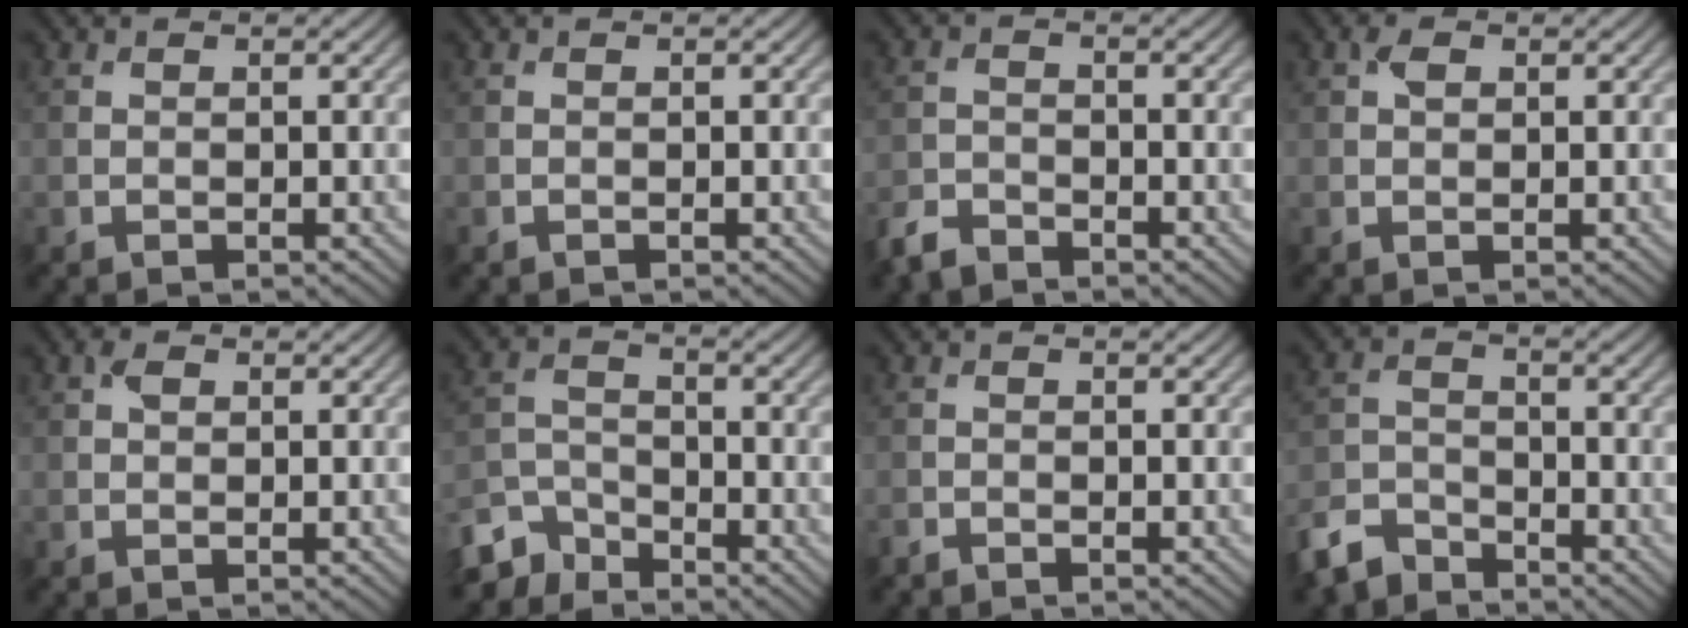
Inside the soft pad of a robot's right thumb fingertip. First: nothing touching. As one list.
[{"total": 0.0}, {"total": 3.1, "force": [-2.7, 1.0, 0.9], "torque": [-0.020, -0.006, -0.066]}, {"total": 1.4, "force": [0.5, 0.9, 0.9], "torque": [-0.018, 0.003, 0.008]}, {"total": 1.2, "force": [0.4, 0.8, 0.7], "torque": [-0.015, 0.002, 0.006]}, {"total": 5.5, "force": [-4.6, 2.5, 1.5], "torque": [-0.035, -0.007, -0.106]}, {"total": 0.8, "force": [-0.8, 0.1, 0.1], "torque": [-0.001, -0.002, -0.018]}, {"total": 5.6, "force": [-4.8, 2.3, 1.7], "torque": [-0.039, -0.008, -0.110]}]